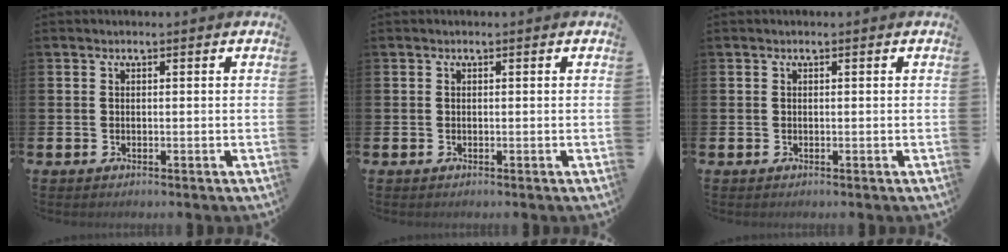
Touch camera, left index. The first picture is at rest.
{"total": 0.0}
{"total": 0.0}